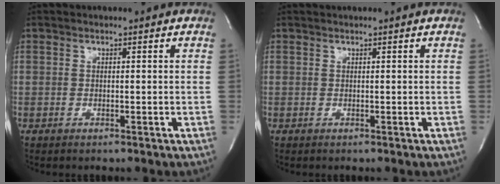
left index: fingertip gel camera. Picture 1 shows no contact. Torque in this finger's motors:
{"motor_torque": [-0.01, -0.29, 0.07, 0.00]}